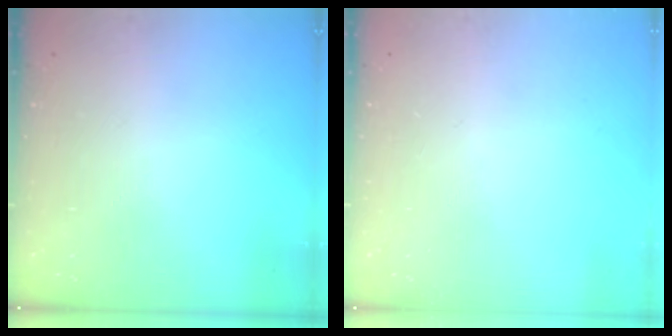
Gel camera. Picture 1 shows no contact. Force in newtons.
{"total": 0.0}